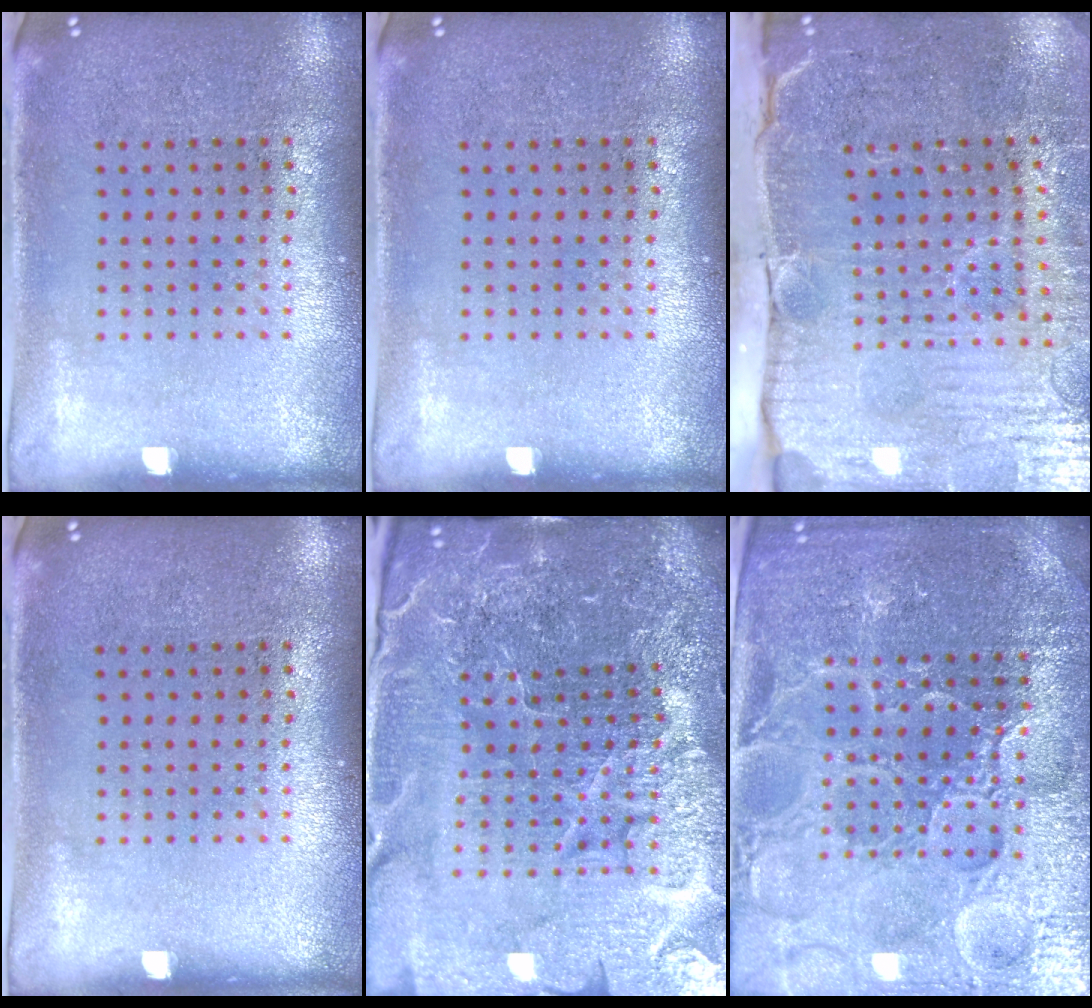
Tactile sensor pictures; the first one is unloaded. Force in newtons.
{"total": 0.0}
{"total": 4.8, "press": 4.3, "slide": 2.1}
{"total": 0.0}
{"total": 6.7, "press": 5.8, "slide": 3.2}
{"total": 5.2, "press": 4.9, "slide": 1.8}